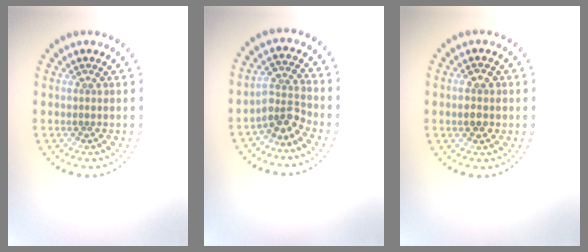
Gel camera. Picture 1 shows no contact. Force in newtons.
{"total": 2.9, "press": 2.1, "slide": 2.0}
{"total": 2.9, "press": 2.9, "slide": 0.2}